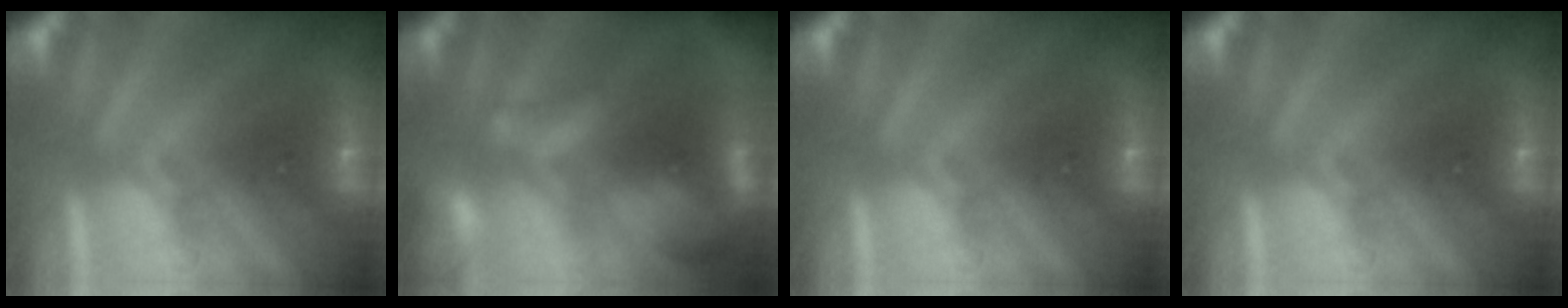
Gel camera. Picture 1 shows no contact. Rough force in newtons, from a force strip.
{"total": 7.9}
{"total": 0.0}
{"total": 0.0}